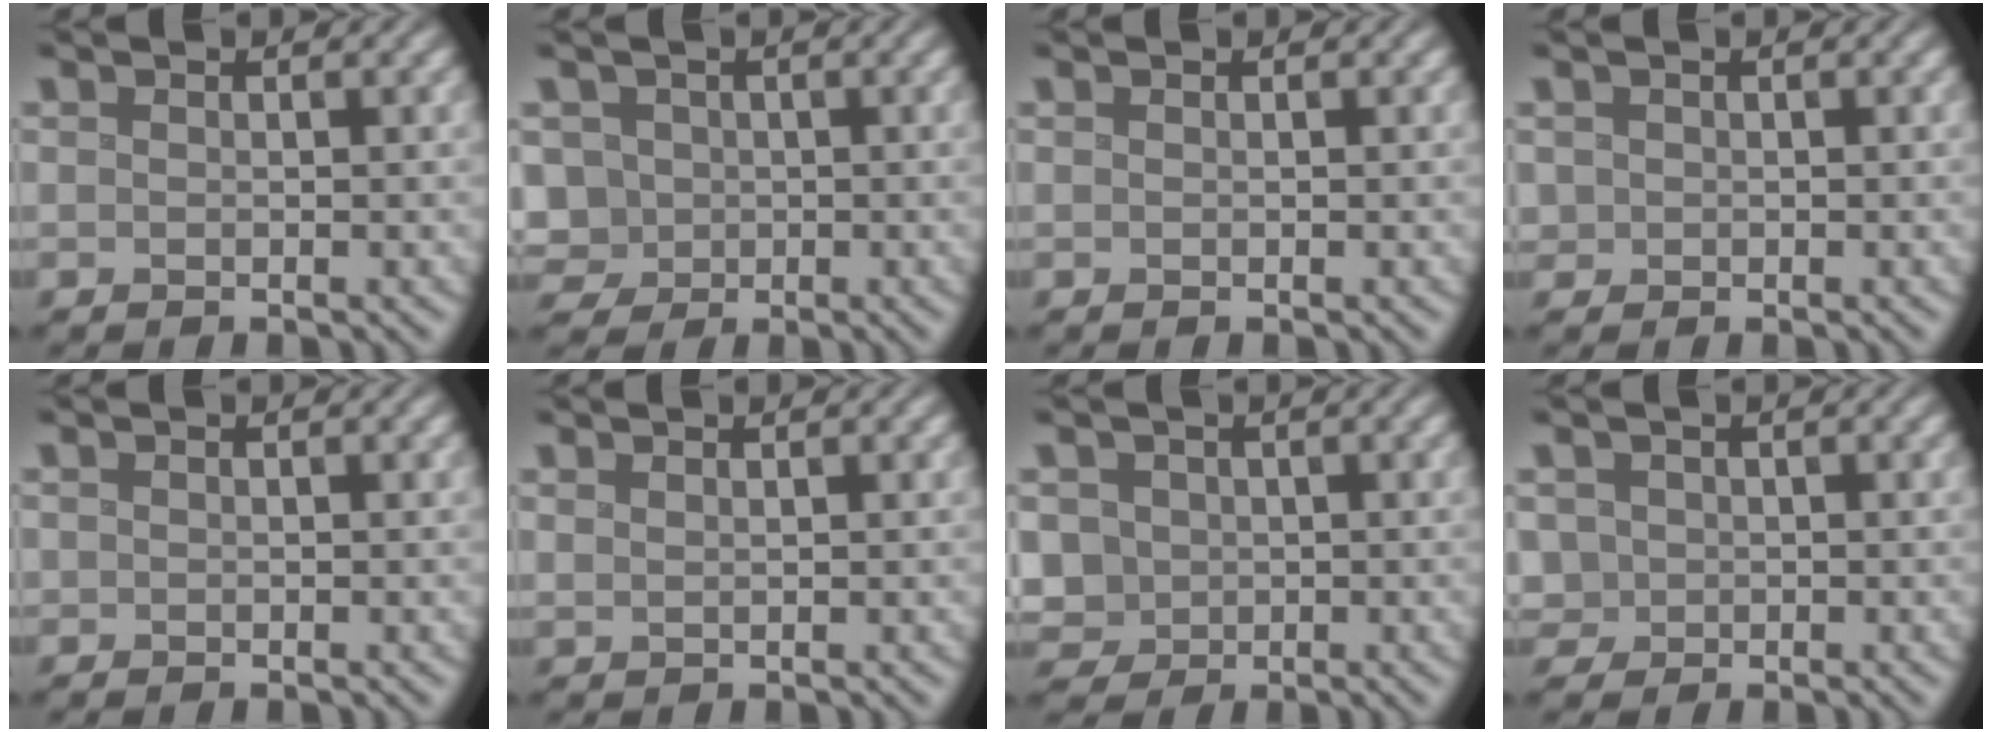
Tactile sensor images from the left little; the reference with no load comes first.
{"total": 4.9, "force": [-0.5, 4.5, 2.0], "torque": [-0.047, 0.012, -0.034]}
{"total": 0.0}
{"total": 0.9, "force": [0.0, 0.9, 0.2], "torque": [-0.004, 0.000, 0.001]}
{"total": 0.0}
{"total": 0.6, "force": [0.6, 0.0, 0.0], "torque": [-0.004, 0.001, 0.016]}
{"total": 5.1, "force": [-0.2, 4.6, 2.2], "torque": [-0.052, 0.008, -0.025]}
{"total": 2.5, "force": [0.1, 2.4, 0.9], "torque": [-0.019, 0.012, 0.002]}